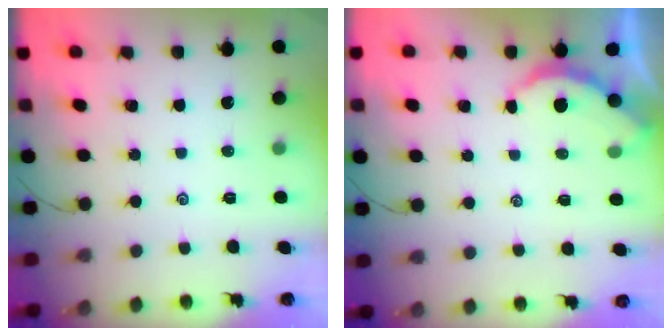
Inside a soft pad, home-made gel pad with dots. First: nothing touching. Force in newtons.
{"total": 2.3, "press": 2.3, "slide": 0.3}